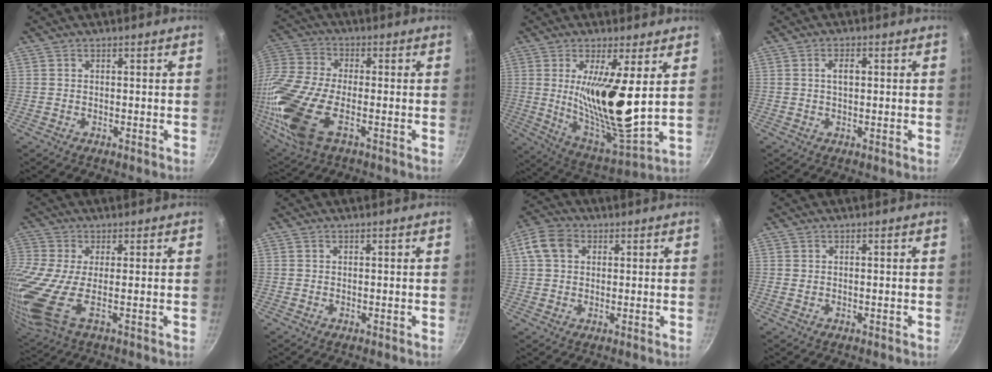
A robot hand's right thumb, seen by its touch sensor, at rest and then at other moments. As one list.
[{"total": 20.9, "force": [-5.7, 10.3, 17.3], "torque": [-0.389, -0.010, -0.123]}, {"total": 17.4, "force": [4.0, 4.1, 16.5], "torque": [-0.283, -0.060, 0.076]}, {"total": 2.7, "force": [0.5, 1.5, 2.2], "torque": [-0.032, 0.006, 0.007]}, {"total": 11.5, "force": [-0.7, 3.7, 10.9], "torque": [-0.251, -0.017, -0.016]}, {"total": 0.0}, {"total": 6.6, "force": [1.9, 5.2, 3.6], "torque": [-0.050, 0.006, 0.024]}, {"total": 0.0}]